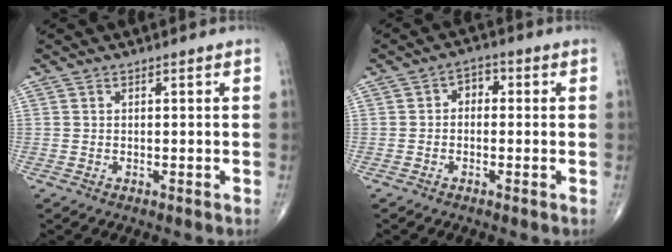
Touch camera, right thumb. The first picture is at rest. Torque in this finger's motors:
{"motor_torque": [0.13, -0.01, 0.03, 0.23, 0.05]}